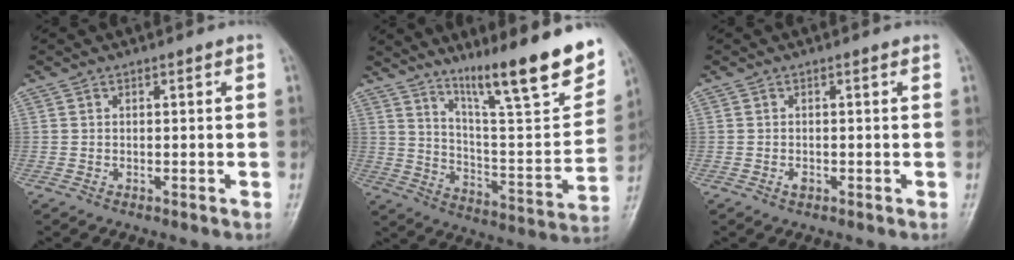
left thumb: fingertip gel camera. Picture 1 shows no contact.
{"total": 22.0, "force": [14.7, 3.3, 16.0], "torque": [-0.210, -0.073, 0.242]}
{"total": 1.0, "force": [-0.3, 0.6, 0.7], "torque": [-0.010, 0.000, -0.005]}